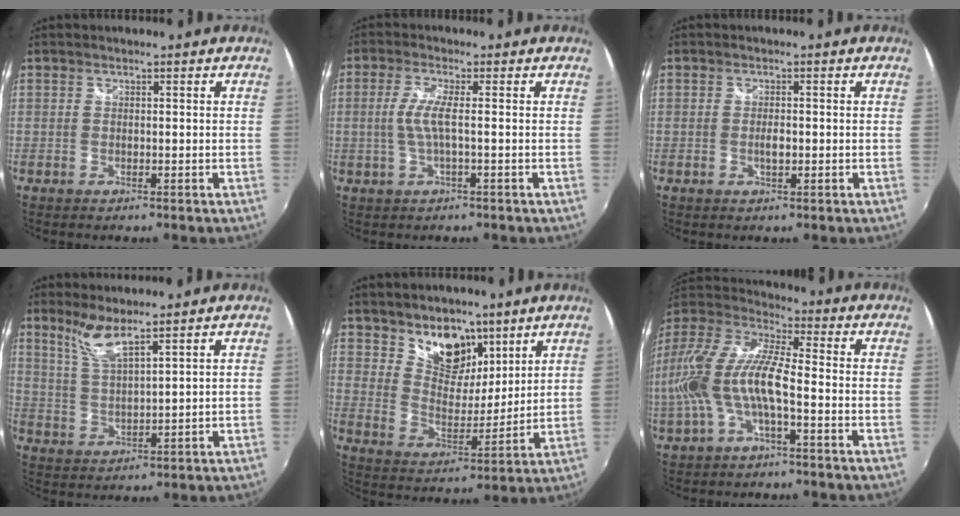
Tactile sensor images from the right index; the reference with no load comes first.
{"total": 4.3, "force": [-0.5, 0.3, 4.3], "torque": [-0.091, 0.000, -0.008]}
{"total": 1.8, "force": [-0.4, 0.8, 1.6], "torque": [-0.028, -0.002, -0.006]}
{"total": 5.9, "force": [4.6, 0.3, 3.6], "torque": [-0.077, -0.002, 0.098]}
{"total": 11.1, "force": [7.6, 6.5, 4.8], "torque": [-0.077, -0.003, 0.136]}
{"total": 15.9, "force": [-3.4, 4.7, 14.8], "torque": [-0.298, -0.002, -0.065]}